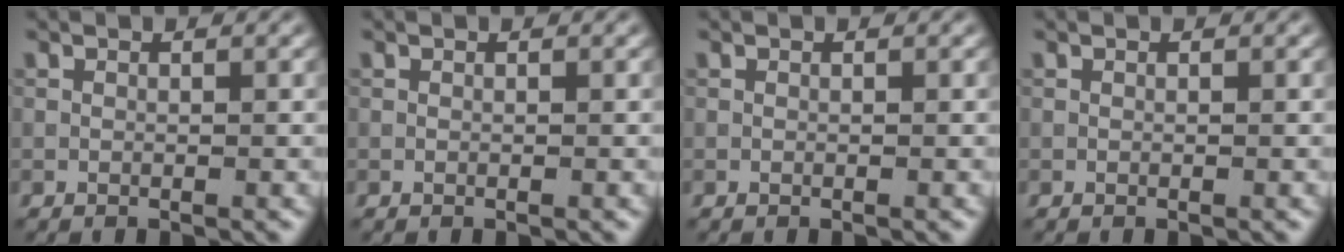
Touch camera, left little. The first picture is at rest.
{"total": 0.0}
{"total": 0.0}
{"total": 0.0}